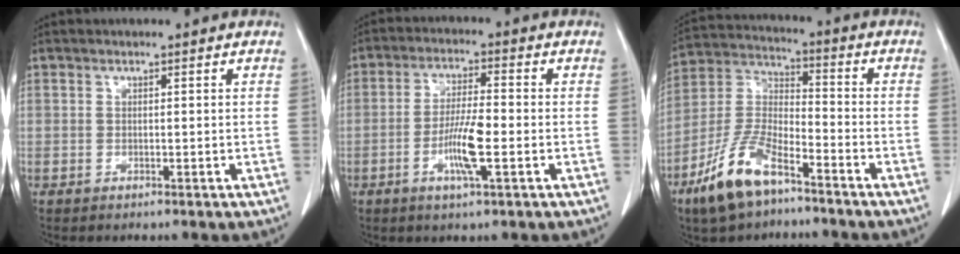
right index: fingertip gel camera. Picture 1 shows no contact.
{"total": 7.2, "force": [-2.2, 0.7, 6.8], "torque": [-0.131, -0.005, -0.043]}
{"total": 12.3, "force": [-8.1, 4.0, 8.3], "torque": [-0.186, -0.009, -0.159]}